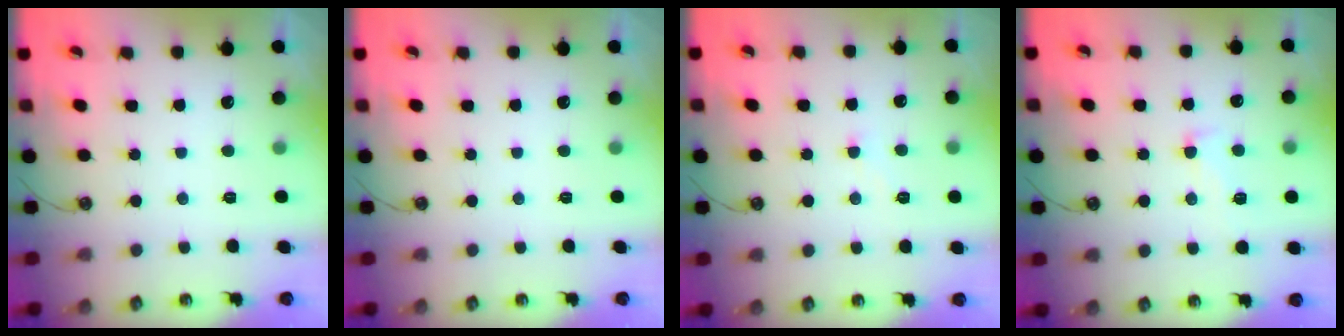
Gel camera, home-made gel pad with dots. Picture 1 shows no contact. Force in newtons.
{"total": 0.0}
{"total": 1.1, "press": 1.0, "slide": 0.4}
{"total": 2.4, "press": 1.7, "slide": 1.6}